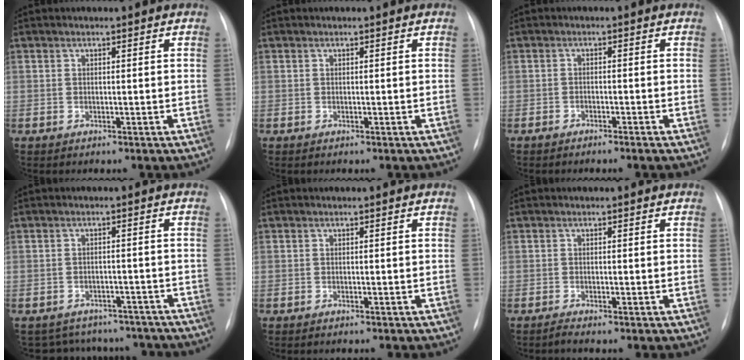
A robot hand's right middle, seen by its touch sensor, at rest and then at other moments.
{"total": 0.0}
{"total": 1.5, "force": [-1.3, -0.4, 0.7], "torque": [-0.014, 0.000, -0.025]}
{"total": 10.8, "force": [-9.7, 4.6, 1.2], "torque": [-0.016, 0.024, -0.108]}
{"total": 0.0}
{"total": 0.6, "force": [-0.5, -0.1, 0.2], "torque": [-0.007, -0.001, -0.011]}